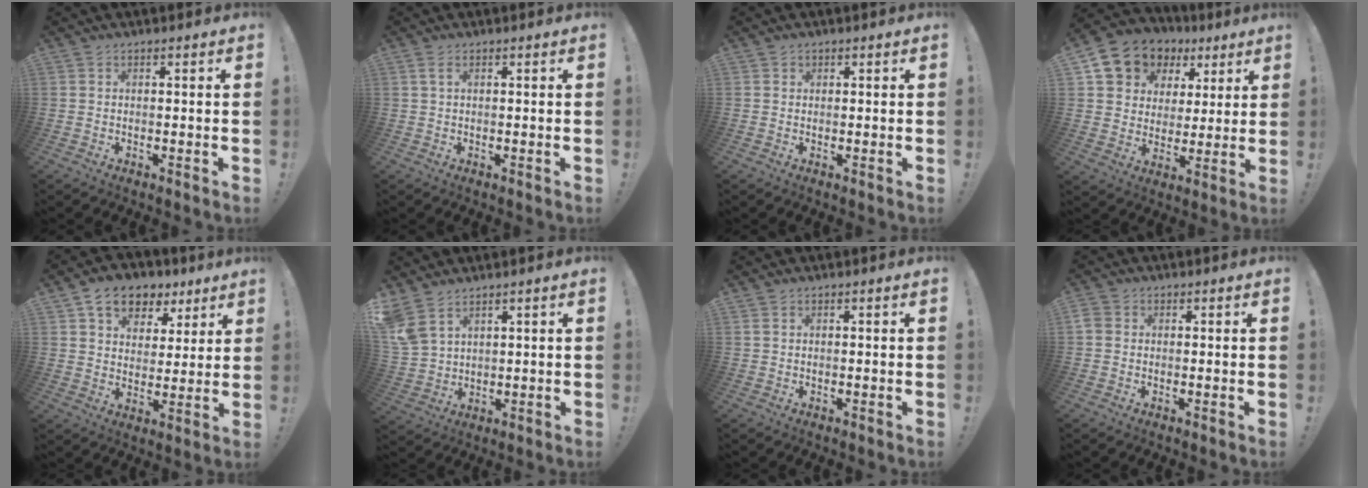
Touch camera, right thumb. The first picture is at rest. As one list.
[{"total": 2.0, "force": [0.8, 0.6, 1.7], "torque": [-0.040, 0.004, 0.015]}, {"total": 0.8, "force": [0.5, 0.6, 0.0], "torque": [0.004, -0.001, 0.008]}, {"total": 11.3, "force": [5.8, 9.0, 3.5], "torque": [-0.059, -0.036, 0.118]}, {"total": 11.3, "force": [7.0, 7.7, 4.4], "torque": [-0.069, -0.036, 0.134]}, {"total": 7.6, "force": [5.3, 3.7, 4.0], "torque": [-0.093, -0.020, 0.109]}, {"total": 0.6, "force": [0.3, 0.4, 0.3], "torque": [-0.014, 0.005, 0.007]}, {"total": 2.8, "force": [0.4, 2.3, 1.5], "torque": [-0.029, 0.009, 0.010]}]